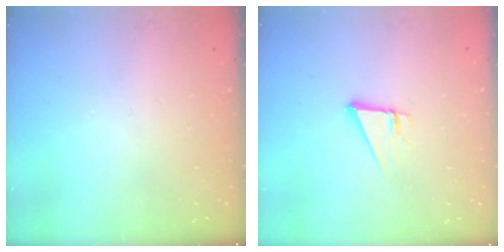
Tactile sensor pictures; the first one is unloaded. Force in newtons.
{"total": 3.7, "press": 3.7, "slide": 0.2}